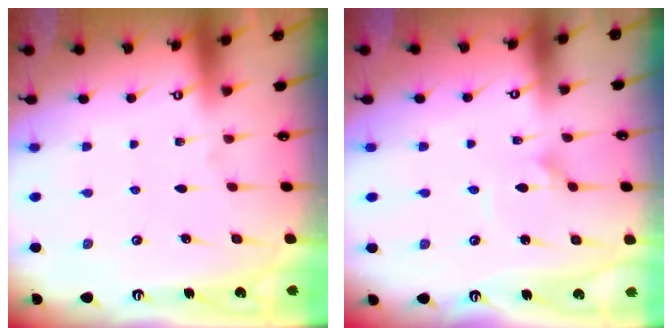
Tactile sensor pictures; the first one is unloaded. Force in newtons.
{"total": 2.2, "press": 2.2, "slide": 0.1}